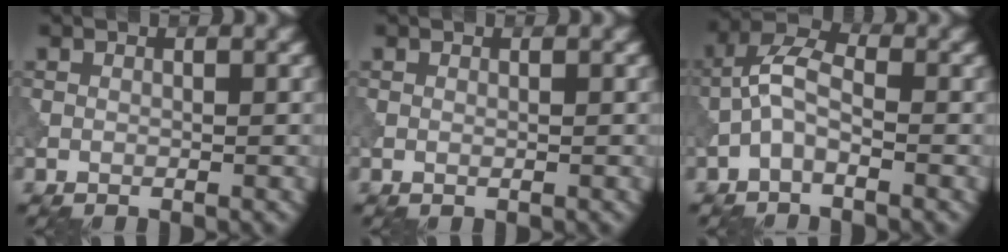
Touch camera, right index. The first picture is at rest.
{"total": 0.0}
{"total": 3.2, "force": [-1.3, 1.4, 2.6], "torque": [-0.056, 0.015, -0.037]}